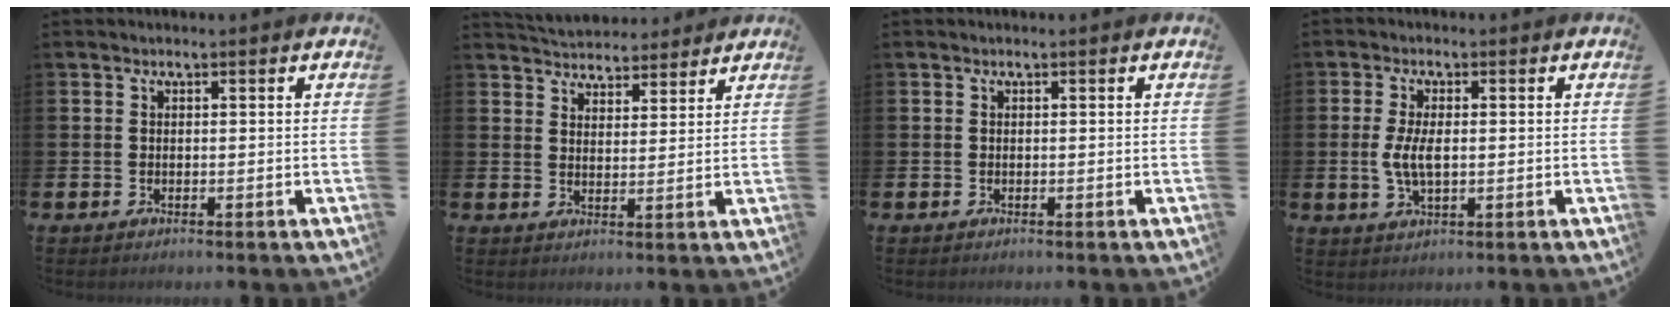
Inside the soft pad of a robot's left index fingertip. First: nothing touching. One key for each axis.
{"total": 4.8, "fx": 4.7, "fy": 1.1, "fz": -0.3, "tx": -0.004, "ty": -0.028, "tz": 0.085}
{"total": 0.0}
{"total": 4.4, "fx": 0.2, "fy": 2.0, "fz": 3.9, "tx": -0.075, "ty": 0.001, "tz": -0.003}